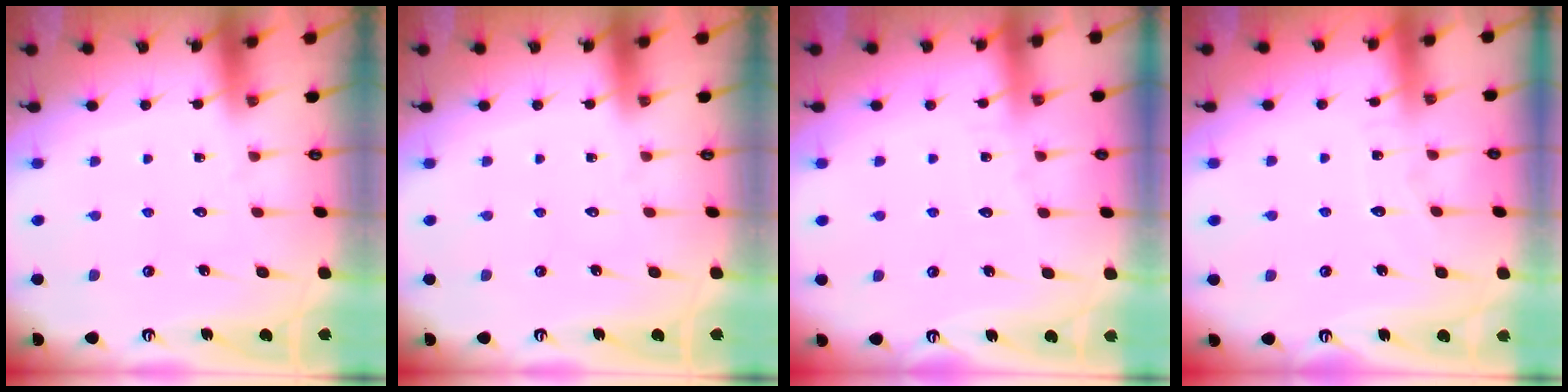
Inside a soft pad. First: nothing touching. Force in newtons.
{"total": 0.0}
{"total": 2.7, "press": 2.7, "slide": 0.2}
{"total": 3.8, "press": 3.8, "slide": 0.1}